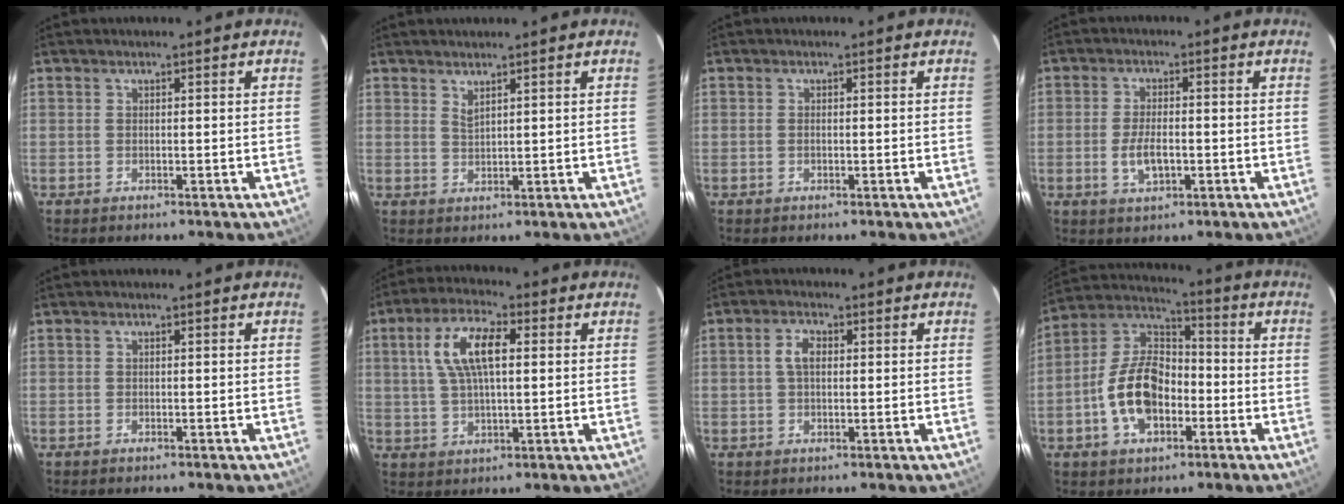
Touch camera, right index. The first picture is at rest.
{"total": 1.7, "force": [1.4, 0.1, 0.9], "torque": [-0.018, -0.002, 0.025]}
{"total": 0.6, "force": [-0.1, 0.4, 0.4], "torque": [-0.010, 0.000, -0.003]}
{"total": 5.2, "force": [-1.4, 2.3, 4.5], "torque": [-0.092, -0.005, -0.023]}
{"total": 0.0}
{"total": 10.1, "force": [2.4, 3.8, 9.0], "torque": [-0.175, 0.019, 0.045]}
{"total": 3.5, "force": [0.5, 1.9, 2.8], "torque": [-0.056, 0.009, 0.011]}
{"total": 13.7, "force": [-4.3, 8.4, 10.0], "torque": [-0.202, 0.022, -0.072]}